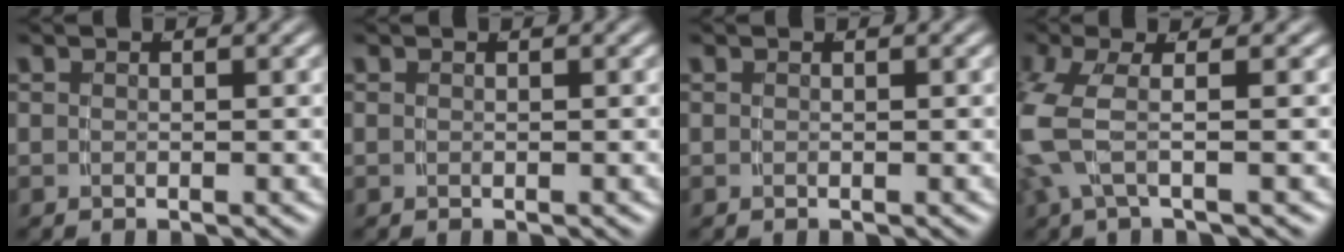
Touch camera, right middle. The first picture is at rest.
{"total": 0.0}
{"total": 0.0}
{"total": 4.4, "force": [0.2, 1.7, 4.0], "torque": [-0.100, 0.000, 0.003]}